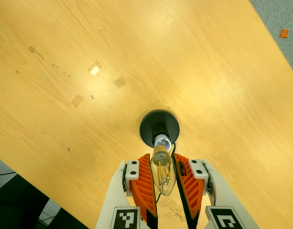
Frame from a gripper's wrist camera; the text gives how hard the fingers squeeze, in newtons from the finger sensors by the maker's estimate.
{"total": 12.0, "left": 12.1, "right": 12.0}